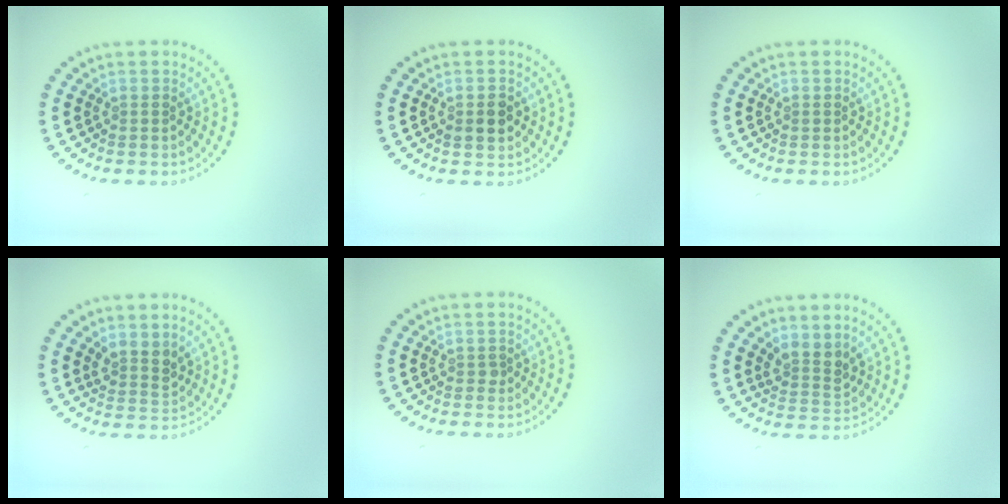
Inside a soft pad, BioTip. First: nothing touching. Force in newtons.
{"total": 2.3, "press": 2.3, "slide": 0.1}
{"total": 0.0}
{"total": 2.0, "press": 1.6, "slide": 1.1}
{"total": 0.5, "press": 0.3, "slide": 0.4}
{"total": 2.4, "press": 1.8, "slide": 1.6}